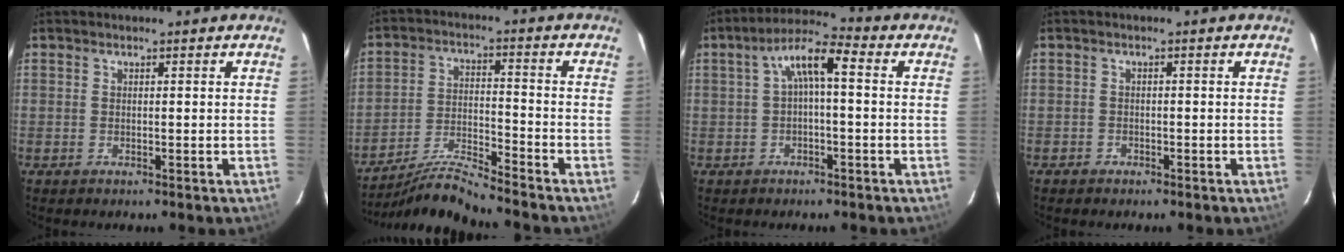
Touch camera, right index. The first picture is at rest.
{"total": 9.4, "force": [-9.0, -1.5, 2.0], "torque": [-0.054, 0.008, -0.171]}
{"total": 6.6, "force": [0.4, 1.8, 6.3], "torque": [-0.125, 0.024, 0.009]}
{"total": 1.4, "force": [-1.0, 1.0, -0.1], "torque": [-0.002, 0.004, -0.017]}